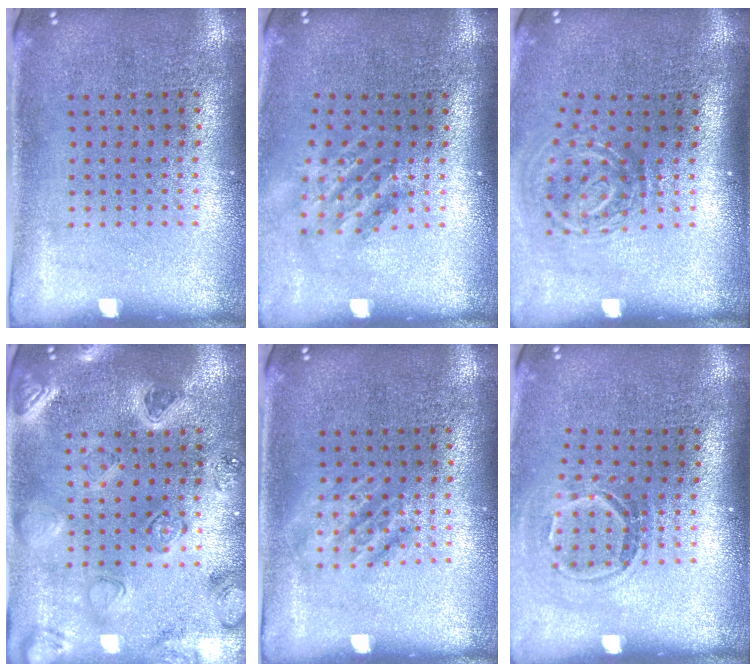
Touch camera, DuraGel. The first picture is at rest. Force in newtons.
{"total": 1.8, "press": 1.2, "slide": 1.2}
{"total": 2.1, "press": 1.3, "slide": 1.6}
{"total": 2.3, "press": 2.3, "slide": 0.1}
{"total": 1.6, "press": 1.6, "slide": 0.3}
{"total": 1.7, "press": 1.2, "slide": 1.2}